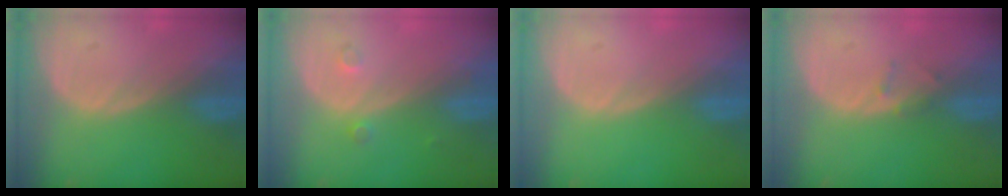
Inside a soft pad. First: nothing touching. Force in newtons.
{"total": 1.9, "press": 1.6, "slide": 1.0}
{"total": 0.0}
{"total": 1.3, "press": 1.1, "slide": 0.8}